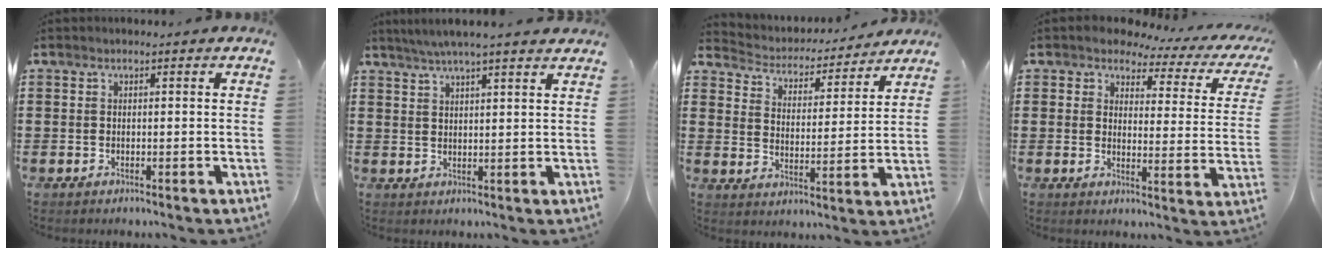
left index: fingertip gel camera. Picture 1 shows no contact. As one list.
[{"total": 3.8, "force": [3.3, -0.5, 1.7], "torque": [-0.043, -0.010, 0.059]}, {"total": 3.8, "force": [3.7, 0.4, 0.0], "torque": [-0.025, -0.032, 0.057]}, {"total": 3.2, "force": [2.5, 1.4, 1.5], "torque": [-0.047, -0.010, 0.038]}]